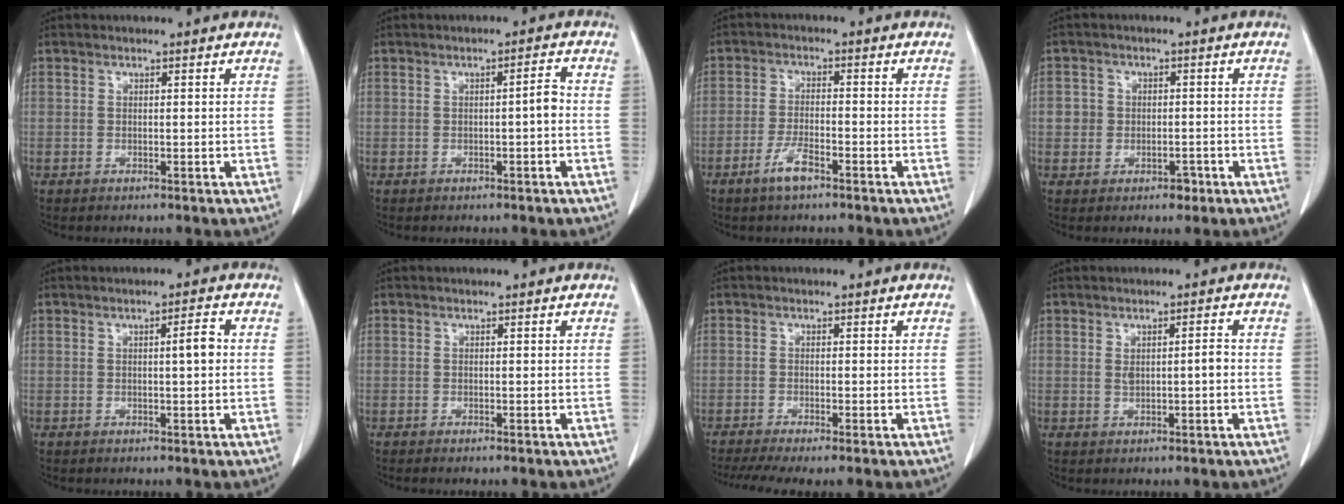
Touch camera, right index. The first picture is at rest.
{"total": 2.0, "force": [-0.4, 0.2, 2.0], "torque": [-0.027, 0.004, -0.007]}
{"total": 4.1, "force": [-2.6, 0.7, 3.0], "torque": [-0.061, -0.002, -0.047]}
{"total": 3.7, "force": [-0.9, 3.3, 1.4], "torque": [-0.010, 0.009, -0.007]}
{"total": 2.5, "force": [0.2, 0.2, 2.5], "torque": [-0.039, 0.003, 0.002]}
{"total": 0.7, "force": [-0.6, 0.0, 0.4], "torque": [-0.005, -0.002, -0.009]}
{"total": 6.7, "force": [-5.3, 0.6, 4.1], "torque": [-0.063, -0.012, -0.085]}
{"total": 2.6, "force": [0.1, 0.7, 2.5], "torque": [-0.046, 0.007, 0.007]}